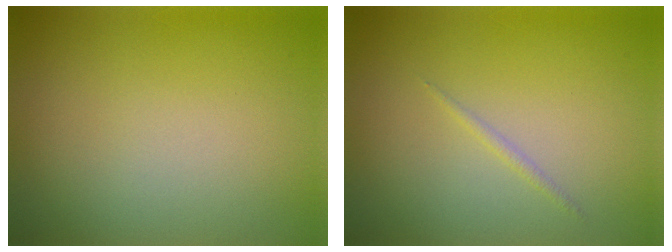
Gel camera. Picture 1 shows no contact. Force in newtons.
{"total": 0.6, "press": 0.6, "slide": 0.0}